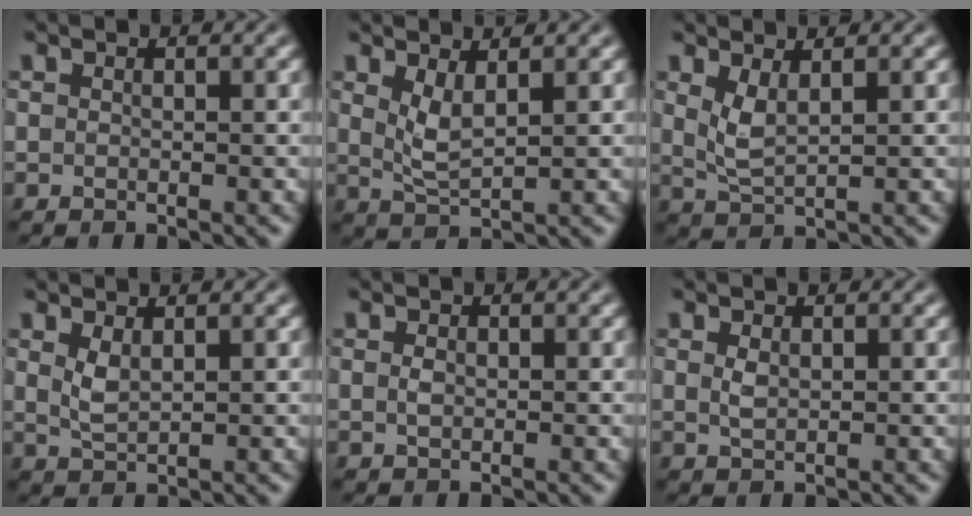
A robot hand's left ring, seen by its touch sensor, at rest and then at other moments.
{"total": 2.4, "force": [1.1, 0.7, 2.0], "torque": [-0.045, -0.008, 0.027]}
{"total": 2.3, "force": [1.0, 0.7, 1.9], "torque": [-0.046, -0.007, 0.026]}
{"total": 1.8, "force": [0.8, 0.7, 1.4], "torque": [-0.036, -0.003, 0.020]}
{"total": 0.8, "force": [0.0, 0.5, 0.6], "torque": [-0.014, -0.001, 0.001]}
{"total": 1.1, "force": [0.3, 0.6, 0.9], "torque": [-0.023, -0.002, 0.009]}